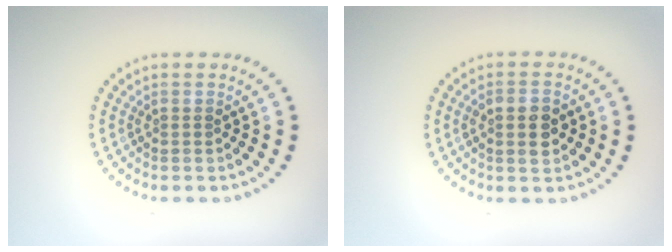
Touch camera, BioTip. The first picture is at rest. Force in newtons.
{"total": 2.8, "press": 2.8, "slide": 0.3}